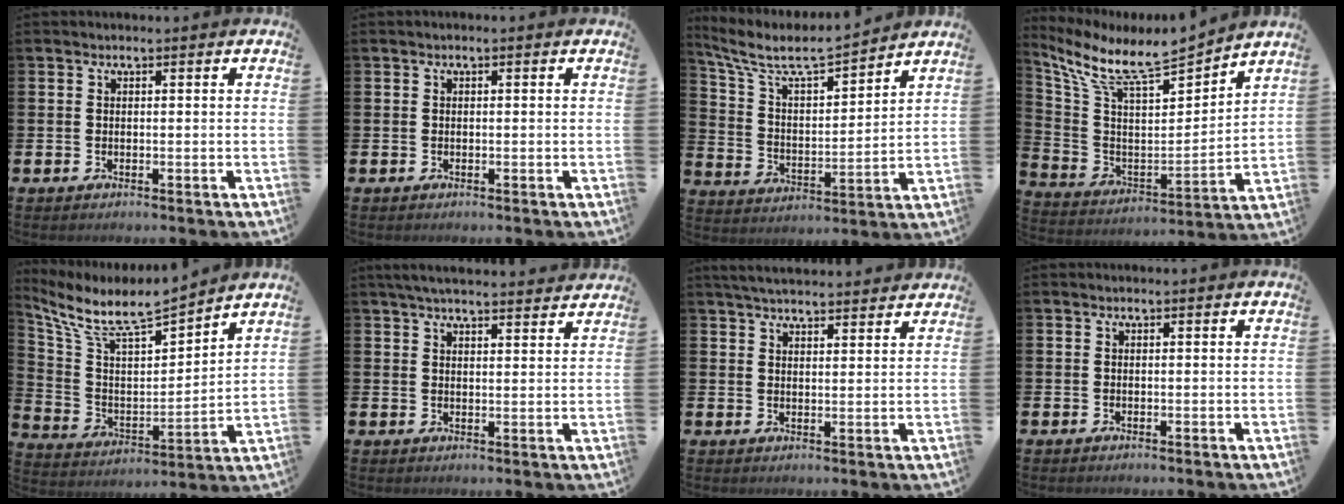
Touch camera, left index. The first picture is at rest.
{"total": 0.0}
{"total": 7.8, "force": [7.0, 1.7, 2.9], "torque": [-0.094, -0.046, 0.120]}
{"total": 8.9, "force": [7.9, 1.4, 3.8], "torque": [-0.114, -0.060, 0.133]}
{"total": 7.8, "force": [7.3, 1.1, 2.6], "torque": [-0.090, -0.058, 0.121]}
{"total": 4.6, "force": [4.4, 0.5, 1.2], "torque": [-0.030, -0.015, 0.079]}
{"total": 4.1, "force": [4.0, 0.5, 0.7], "torque": [-0.020, -0.016, 0.074]}
{"total": 0.0}